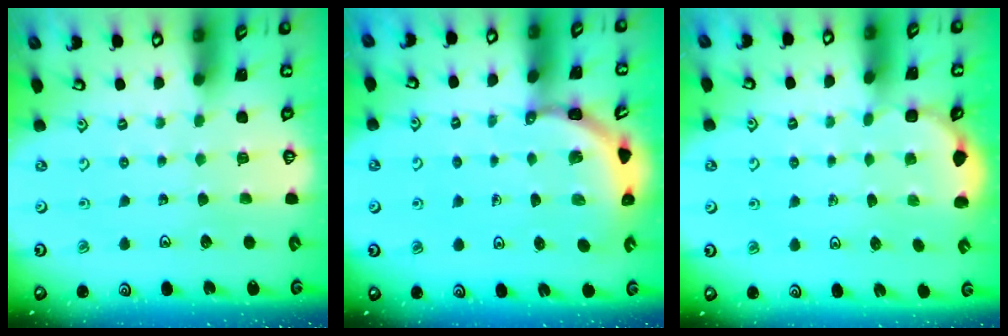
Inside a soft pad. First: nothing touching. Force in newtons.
{"total": 3.6, "press": 3.6, "slide": 0.2}
{"total": 2.5, "press": 2.2, "slide": 1.2}